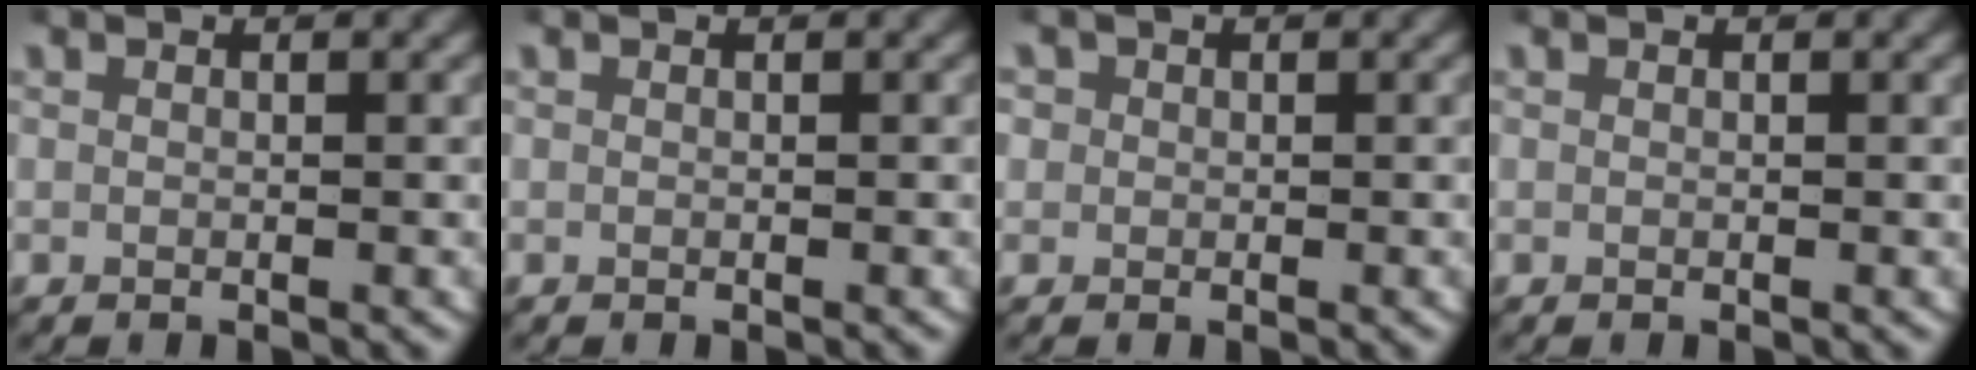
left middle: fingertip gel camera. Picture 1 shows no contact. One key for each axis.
{"total": 0.0}
{"total": 2.2, "fx": 0.6, "fy": 2.0, "fz": 0.5, "tx": -0.015, "ty": 0.002, "tz": 0.004}
{"total": 0.0}